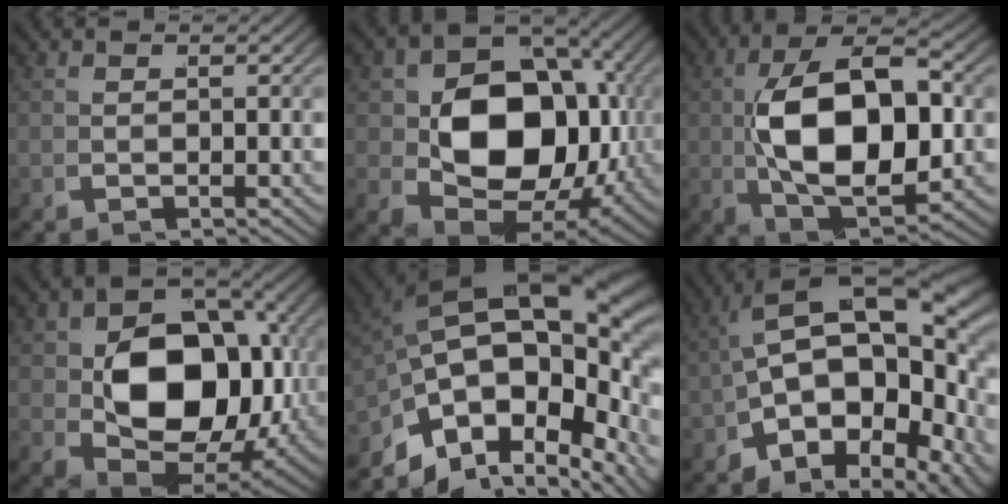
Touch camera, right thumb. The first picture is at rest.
{"total": 16.5, "force": [0.0, 11.3, 12.0], "torque": [-0.224, -0.046, 0.010]}
{"total": 13.6, "force": [-0.3, 7.4, 11.5], "torque": [-0.225, -0.032, 0.005]}
{"total": 15.3, "force": [0.0, 10.2, 11.3], "torque": [-0.205, -0.042, 0.010]}
{"total": 17.3, "force": [0.1, 11.2, 13.1], "torque": [-0.231, -0.031, 0.000]}
{"total": 15.3, "force": [-0.2, 10.2, 11.4], "torque": [-0.191, -0.020, -0.018]}